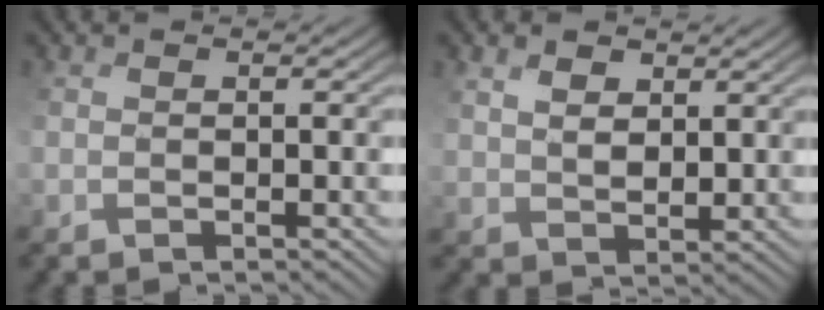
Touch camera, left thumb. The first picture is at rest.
{"total": 4.2, "force": [3.7, 1.7, 1.3], "torque": [-0.036, 0.004, 0.072]}